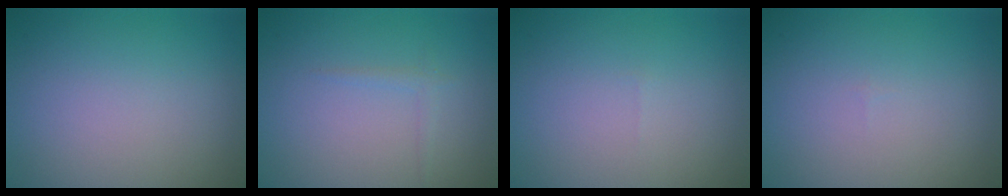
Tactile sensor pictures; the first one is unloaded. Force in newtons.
{"total": 0.9, "press": 0.8, "slide": 0.1}
{"total": 0.0}
{"total": 0.0}